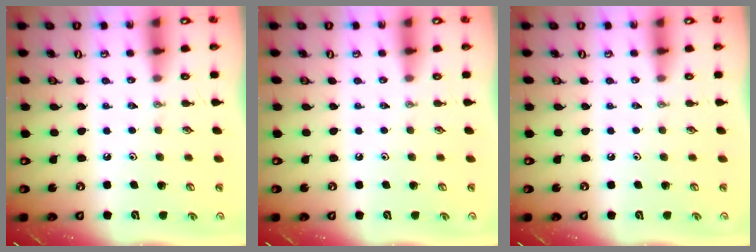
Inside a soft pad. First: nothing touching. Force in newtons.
{"total": 0.0}
{"total": 0.0}